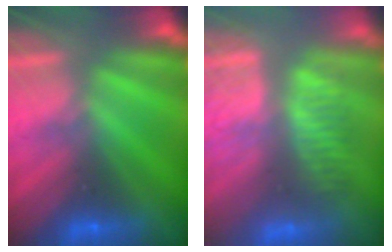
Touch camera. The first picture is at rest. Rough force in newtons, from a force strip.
{"total": 3.5}